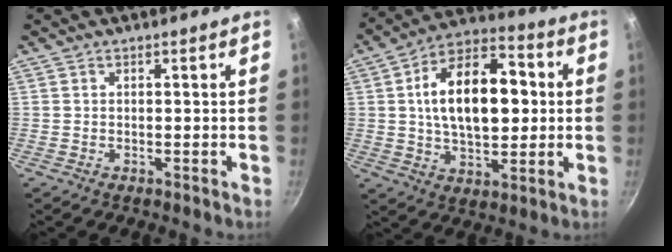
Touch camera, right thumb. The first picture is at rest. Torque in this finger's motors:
{"motor_torque": [-0.62, 1.51, 0.87, 0.79, 0.18]}